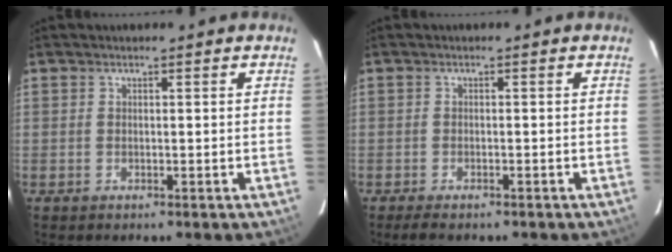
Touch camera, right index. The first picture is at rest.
{"total": 3.9, "force": [-3.2, 1.0, 1.9], "torque": [-0.042, -0.014, -0.052]}